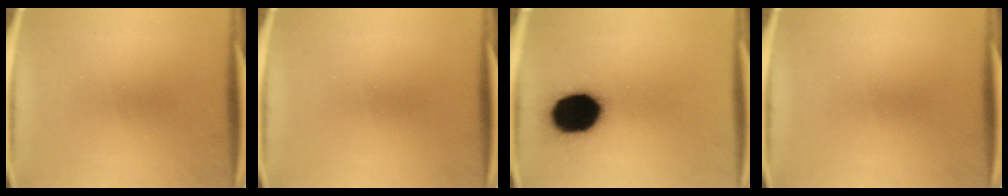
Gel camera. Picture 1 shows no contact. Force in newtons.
{"total": 0.0}
{"total": 19.8}
{"total": 0.0}